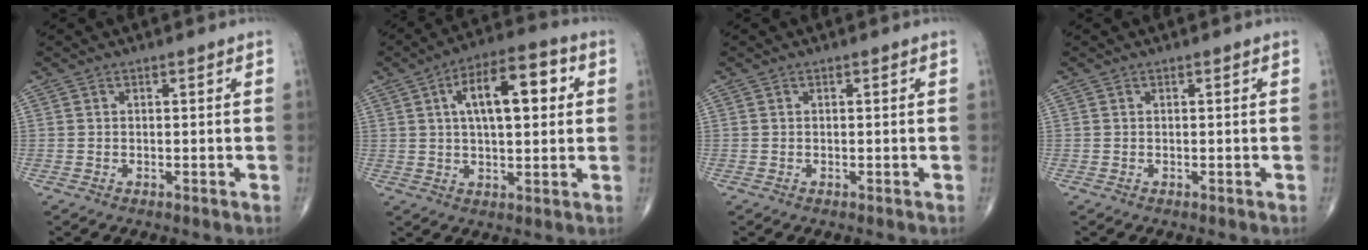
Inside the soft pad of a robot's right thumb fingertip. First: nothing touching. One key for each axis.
{"total": 13.6, "fx": 3.4, "fy": 5.9, "fz": 11.8, "tx": -0.171, "ty": 0.018, "tz": 0.047}
{"total": 0.0}
{"total": 0.0}